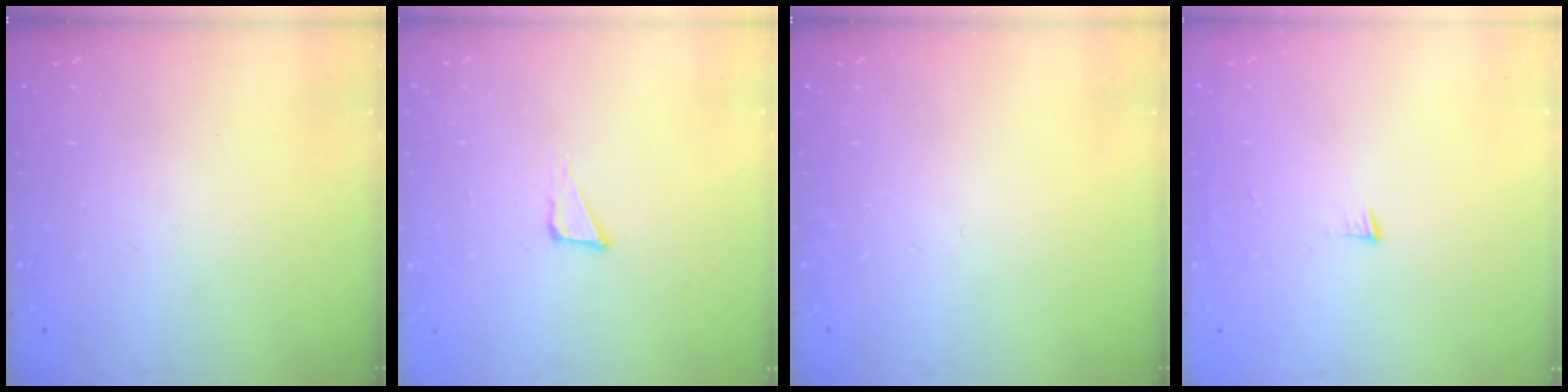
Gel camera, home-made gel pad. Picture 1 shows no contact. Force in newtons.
{"total": 3.3, "press": 3.2, "slide": 0.8}
{"total": 0.0}
{"total": 3.2, "press": 3.2, "slide": 0.4}